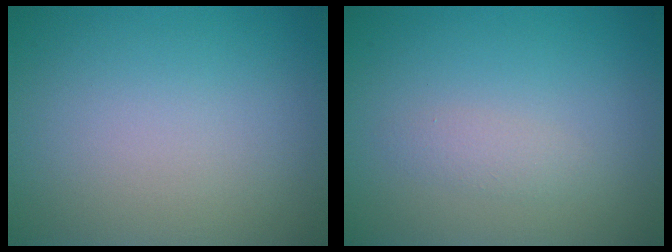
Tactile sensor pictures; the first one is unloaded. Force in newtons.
{"total": 1.1, "press": 1.1, "slide": 0.0}